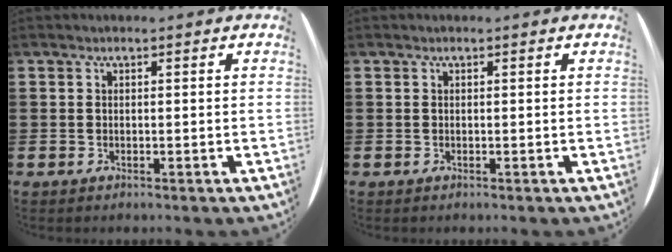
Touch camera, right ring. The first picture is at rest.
{"total": 0.0}